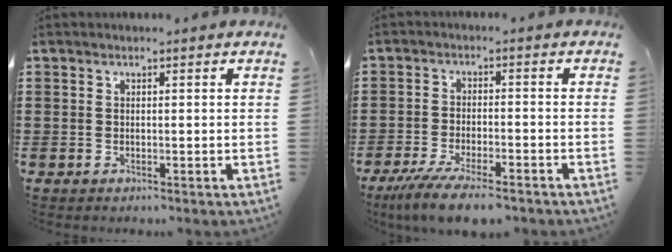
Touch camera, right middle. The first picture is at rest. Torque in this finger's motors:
{"motor_torque": [1.35, -0.61, 0.37, 0.21]}